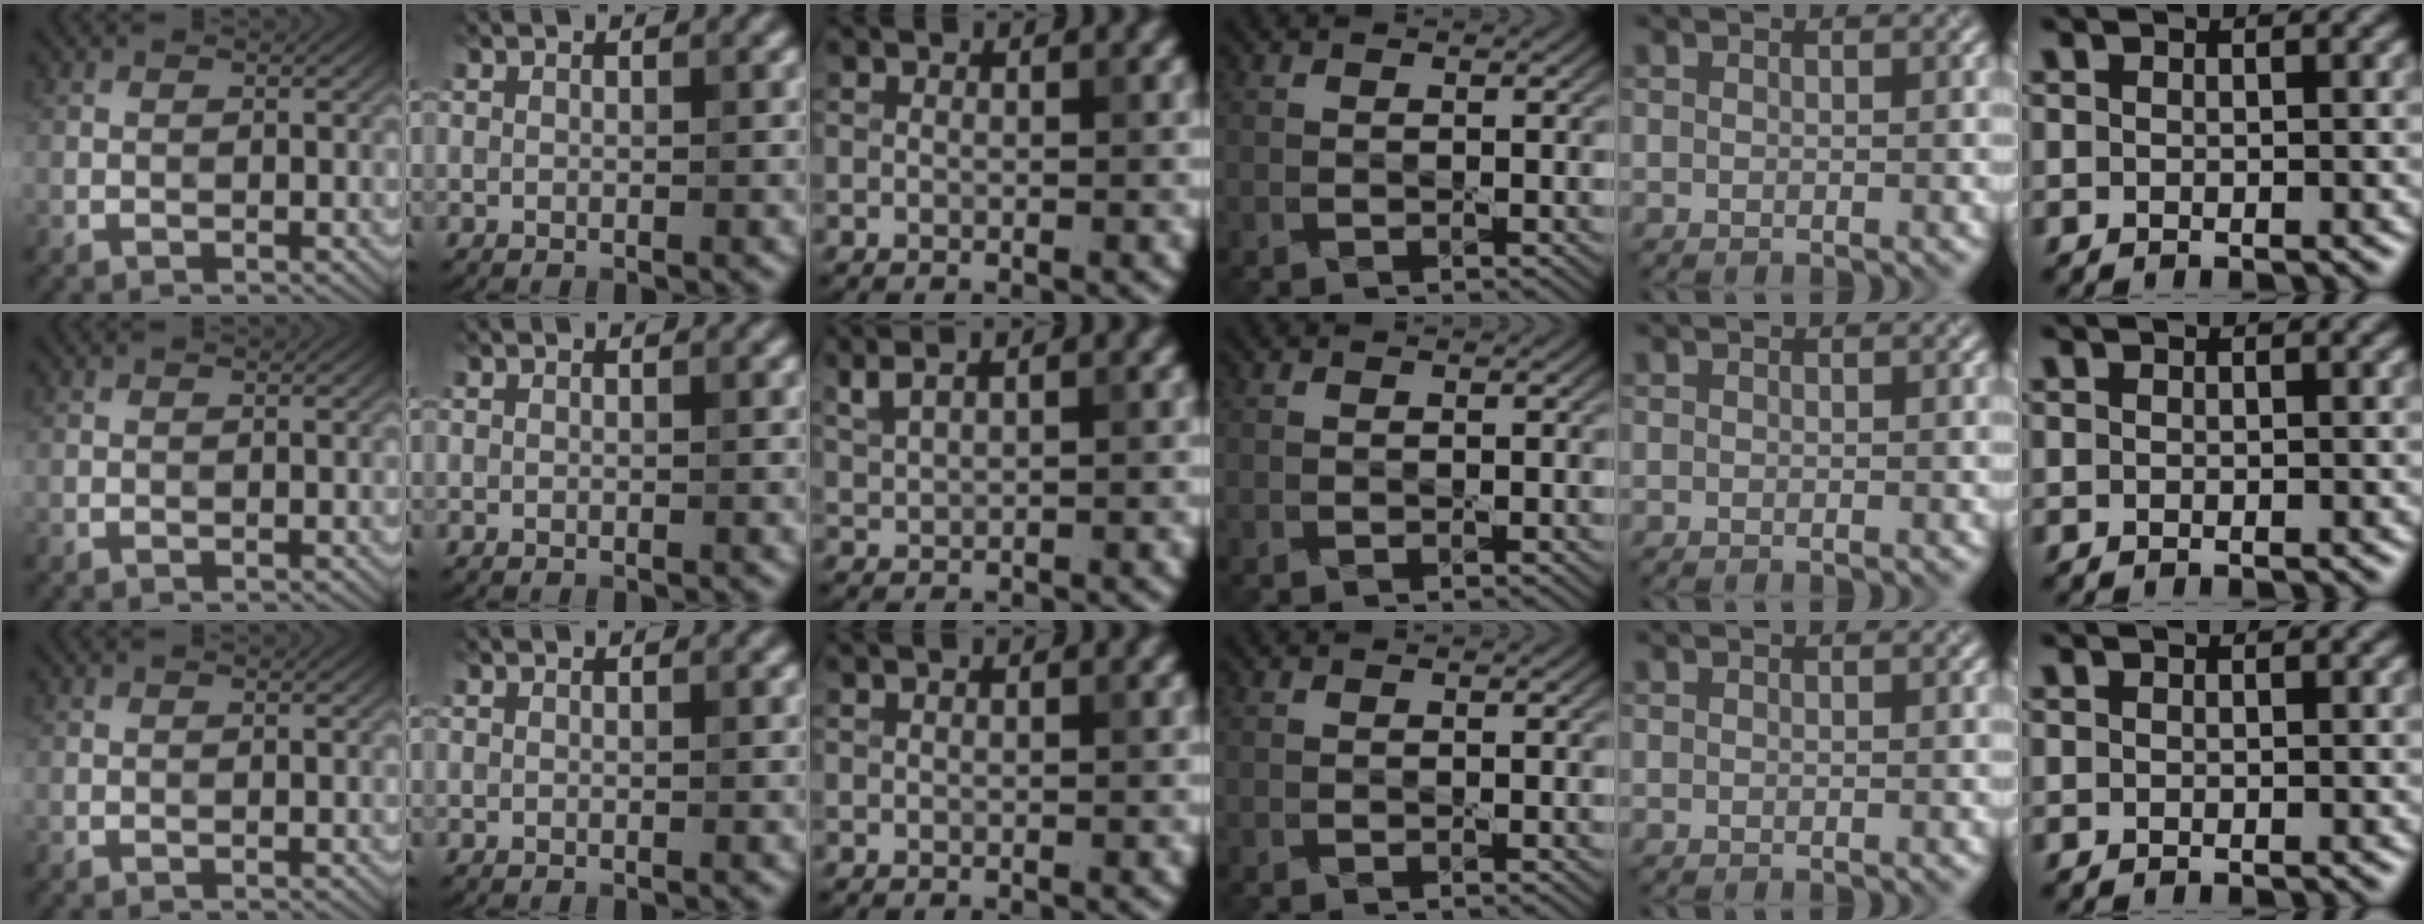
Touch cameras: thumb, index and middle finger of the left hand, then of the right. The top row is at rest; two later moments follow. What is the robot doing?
{"motion": "press", "object": "keyboard"}